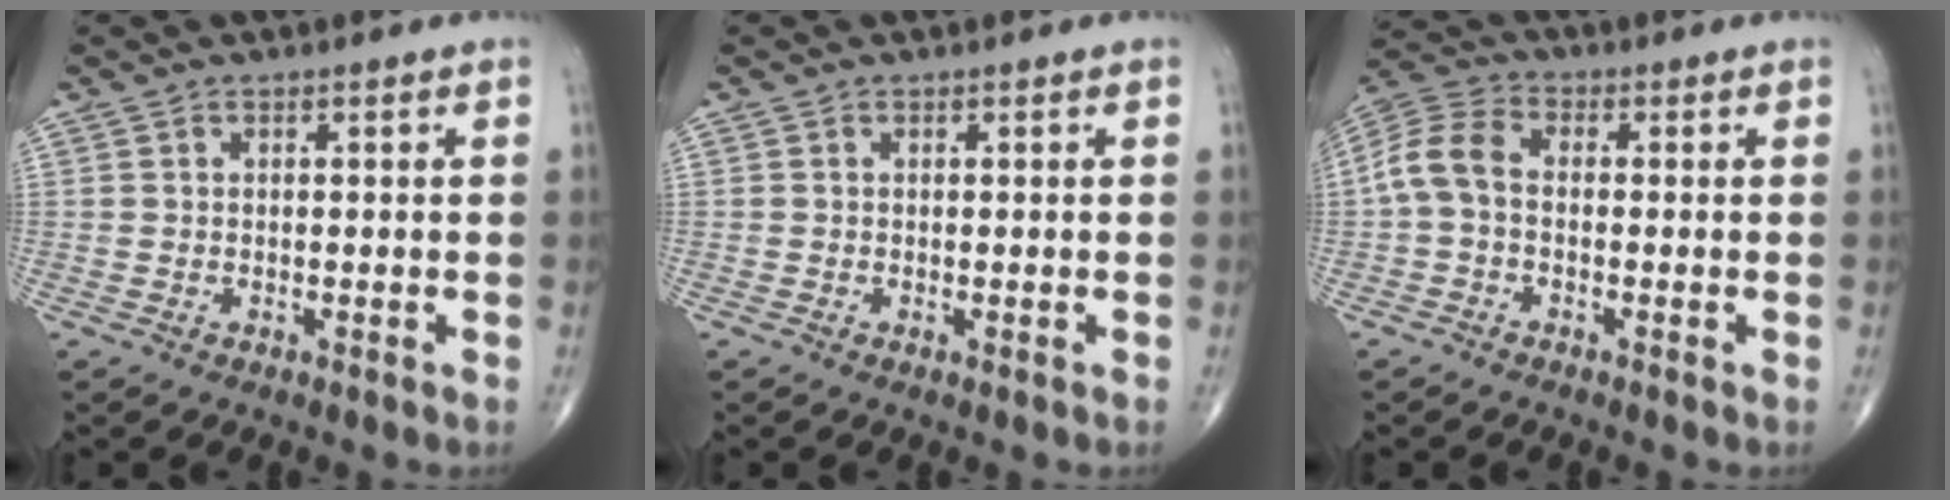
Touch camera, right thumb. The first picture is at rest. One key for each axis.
{"total": 0.0}
{"total": 7.4, "fx": -0.7, "fy": 4.7, "fz": 5.6, "tx": -0.114, "ty": 0.023, "tz": -0.028}